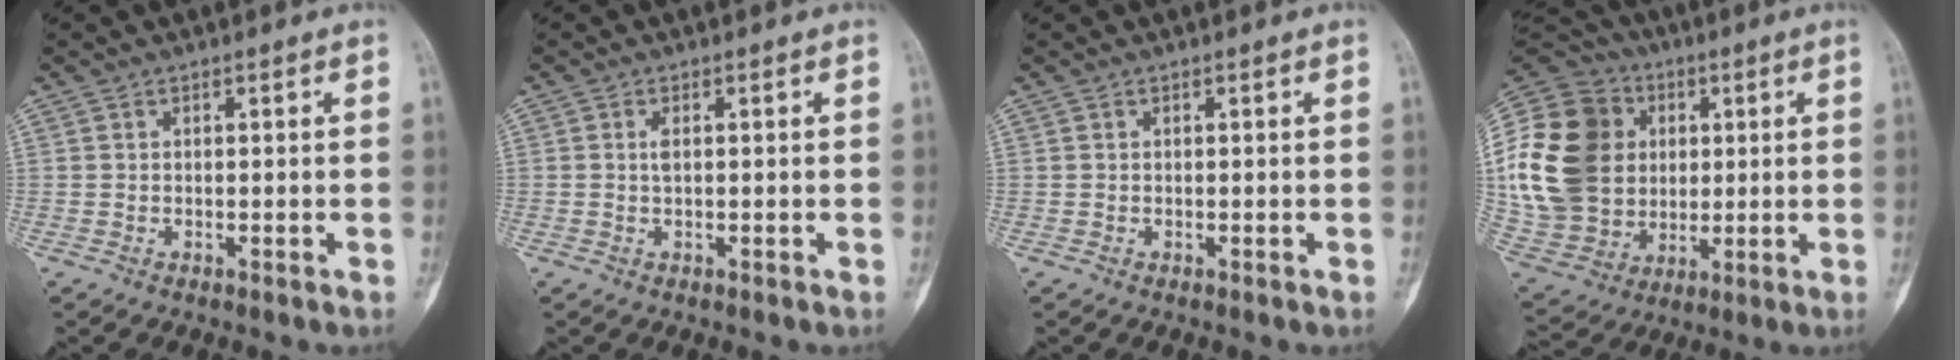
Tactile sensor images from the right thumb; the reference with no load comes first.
{"total": 1.2, "force": [0.1, 0.5, 1.1], "torque": [-0.024, 0.000, 0.003]}
{"total": 0.0}
{"total": 26.2, "force": [3.7, 21.2, 15.0], "torque": [-0.309, 0.020, 0.083]}